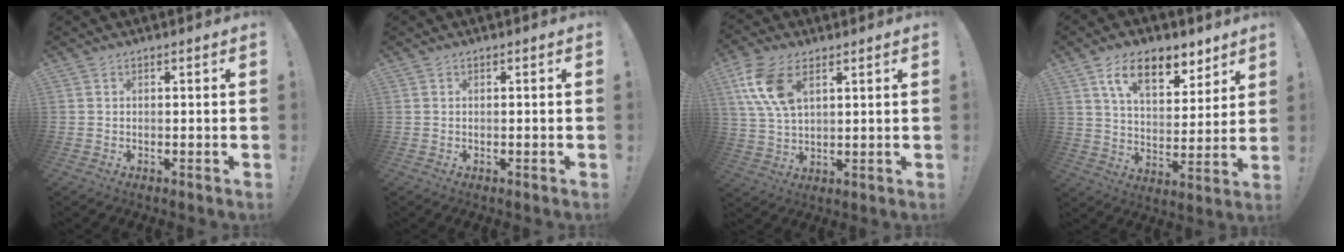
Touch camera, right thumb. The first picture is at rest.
{"total": 0.0}
{"total": 12.1, "force": [5.4, 6.7, 8.6], "torque": [-0.171, -0.013, 0.101]}
{"total": 14.6, "force": [8.9, 7.5, 8.8], "torque": [-0.134, -0.040, 0.157]}